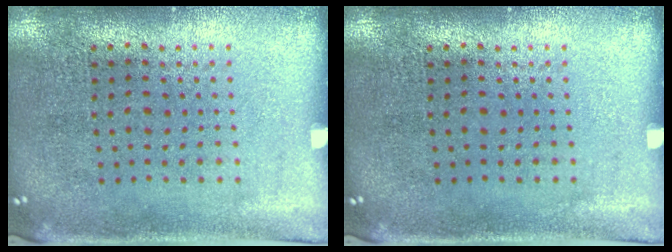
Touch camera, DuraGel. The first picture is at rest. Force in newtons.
{"total": 0.0}